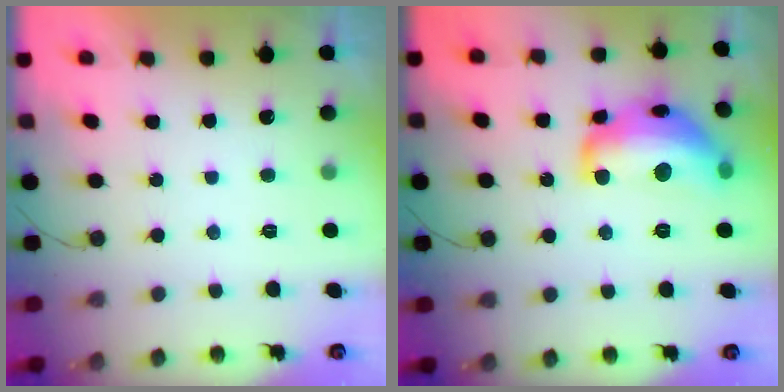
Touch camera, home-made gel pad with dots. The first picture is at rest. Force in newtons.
{"total": 17.7, "press": 17.6, "slide": 1.3}